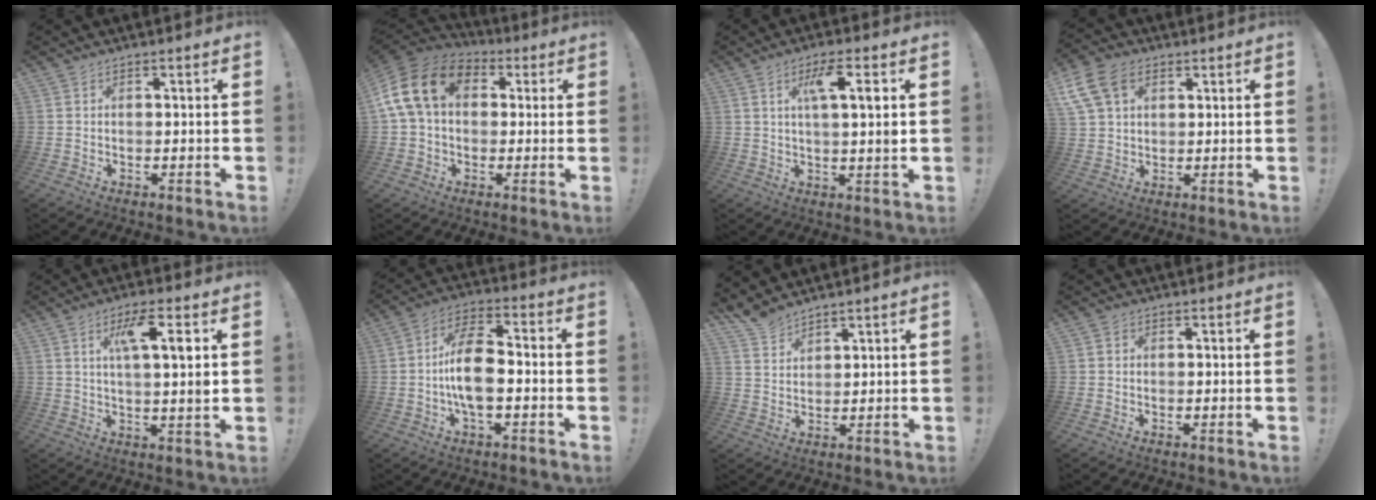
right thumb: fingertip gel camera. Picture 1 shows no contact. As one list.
[{"total": 16.6, "force": [4.1, 11.4, 11.3], "torque": [-0.205, 0.010, 0.078]}, {"total": 8.4, "force": [2.5, 1.1, 8.0], "torque": [-0.136, 0.003, 0.034]}, {"total": 12.2, "force": [5.4, 8.2, 7.3], "torque": [-0.135, -0.017, 0.107]}, {"total": 9.7, "force": [3.0, 1.3, 9.1], "torque": [-0.157, 0.003, 0.044]}, {"total": 12.3, "force": [-2.1, 6.1, 10.5], "torque": [-0.201, 0.014, -0.039]}, {"total": 5.5, "force": [5.1, 1.6, 1.2], "torque": [-0.026, -0.032, 0.098]}, {"total": 0.7, "force": [0.0, 0.7, 0.0], "torque": [0.000, 0.002, 0.000]}]